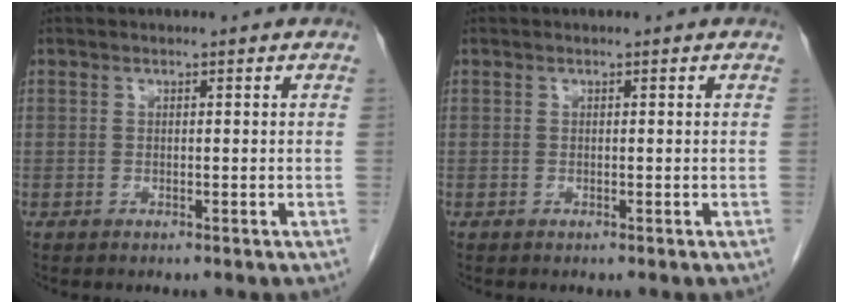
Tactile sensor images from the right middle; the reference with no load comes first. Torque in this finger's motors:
{"motor_torque": [-0.08, -0.17, -0.02, -0.01]}